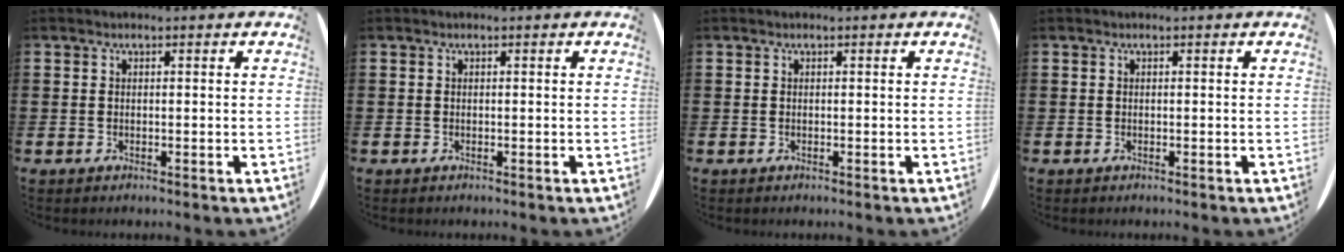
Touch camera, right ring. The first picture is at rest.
{"total": 0.0}
{"total": 0.0}
{"total": 0.0}